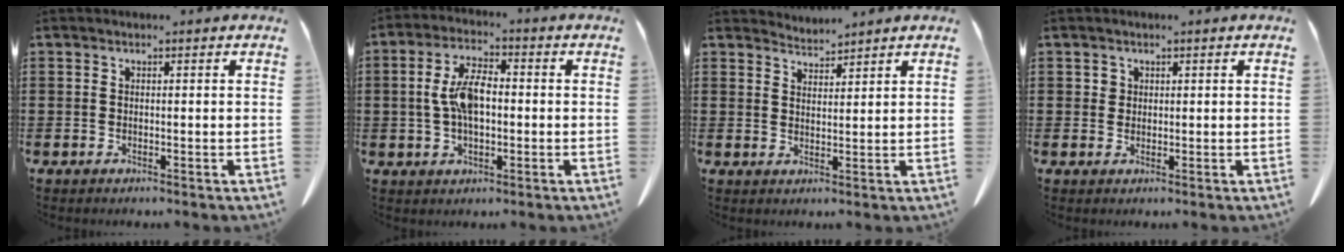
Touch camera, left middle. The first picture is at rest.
{"total": 7.4, "force": [0.0, 3.3, 6.6], "torque": [-0.143, 0.006, -0.007]}
{"total": 2.6, "force": [2.5, -0.1, -0.5], "torque": [0.001, -0.009, 0.048]}
{"total": 1.2, "force": [0.7, 1.0, 0.3], "torque": [0.000, -0.002, 0.013]}